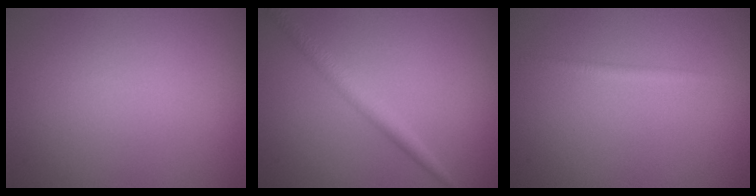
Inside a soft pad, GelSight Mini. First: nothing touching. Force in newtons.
{"total": 2.2, "press": 2.2, "slide": 0.1}
{"total": 0.9, "press": 0.9, "slide": 0.0}